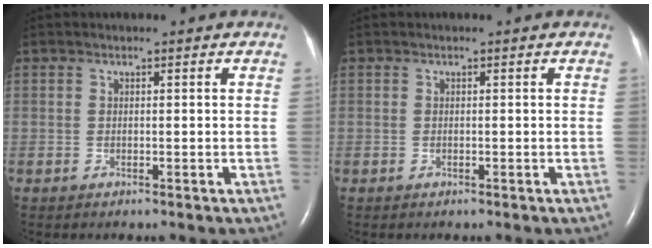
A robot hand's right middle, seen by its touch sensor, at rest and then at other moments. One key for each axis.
{"total": 0.0}